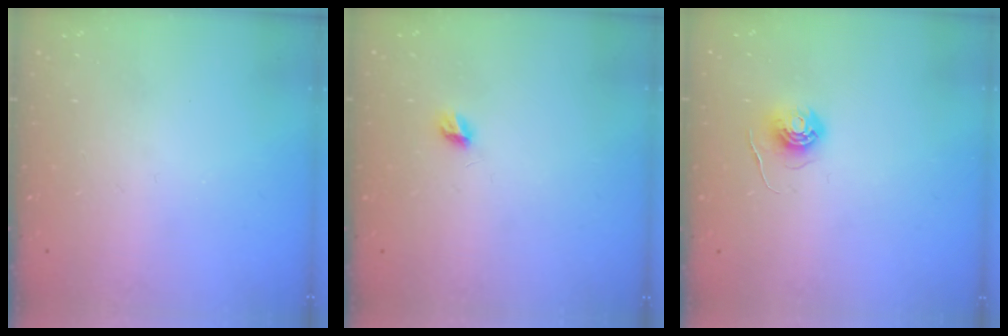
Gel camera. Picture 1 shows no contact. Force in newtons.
{"total": 5.0, "press": 5.0, "slide": 0.4}
{"total": 5.8, "press": 5.8, "slide": 0.3}